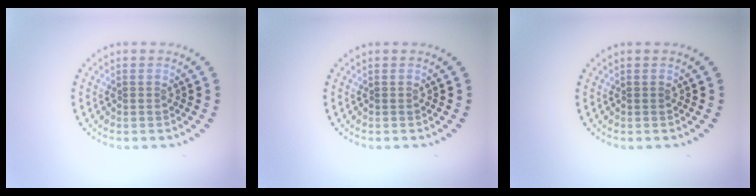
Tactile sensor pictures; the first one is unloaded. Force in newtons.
{"total": 0.0}
{"total": 0.0}